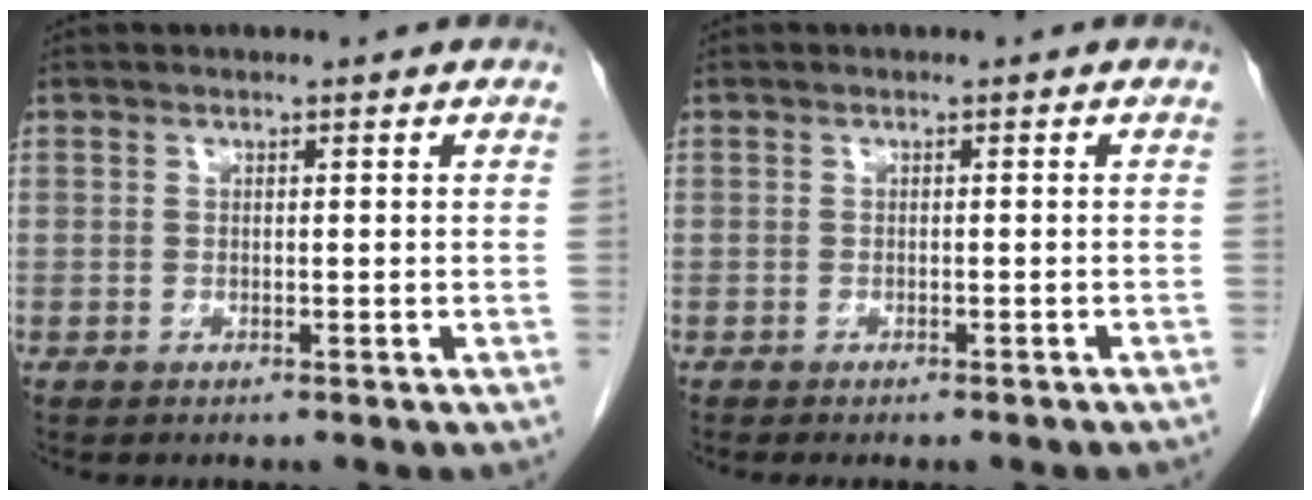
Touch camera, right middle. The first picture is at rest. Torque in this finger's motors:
{"motor_torque": [0.59, -0.54, 0.06, 0.02]}